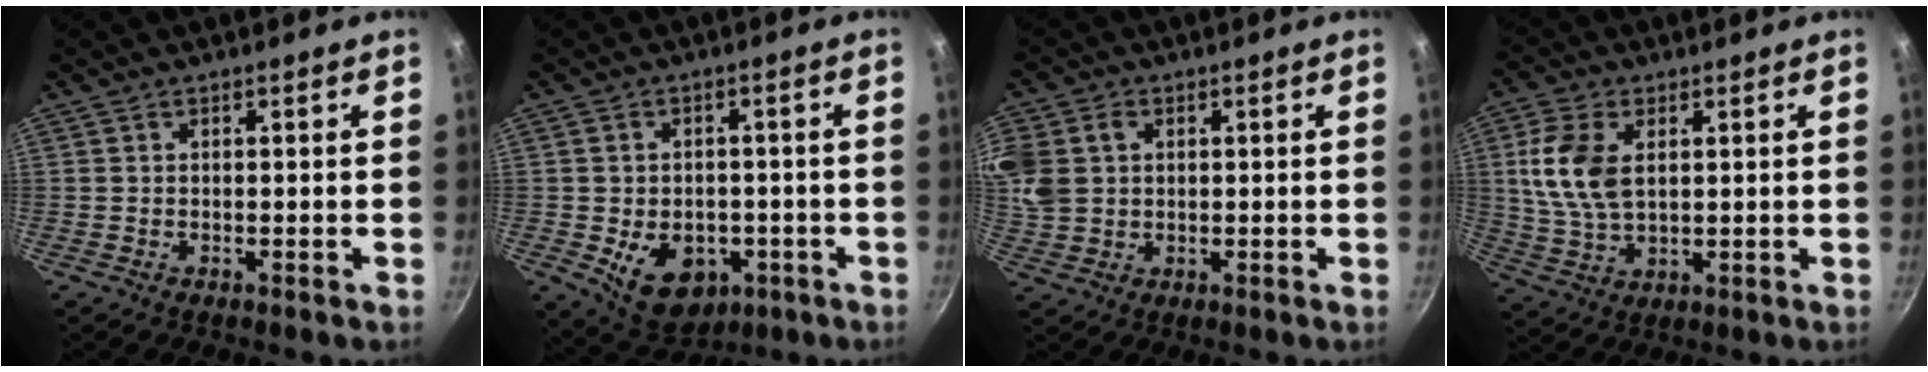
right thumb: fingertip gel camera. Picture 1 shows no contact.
{"total": 11.2, "force": [-3.3, 8.1, 7.0], "torque": [-0.076, 0.002, -0.032]}
{"total": 14.3, "force": [3.2, 11.6, 7.7], "torque": [-0.200, 0.029, 0.065]}
{"total": 10.7, "force": [2.4, 6.5, 8.1], "torque": [-0.156, -0.008, 0.049]}